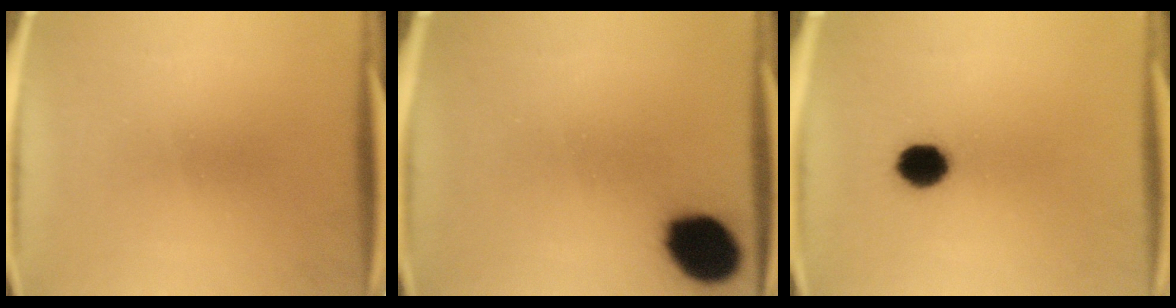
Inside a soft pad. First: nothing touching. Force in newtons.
{"total": 13.3}
{"total": 6.8}